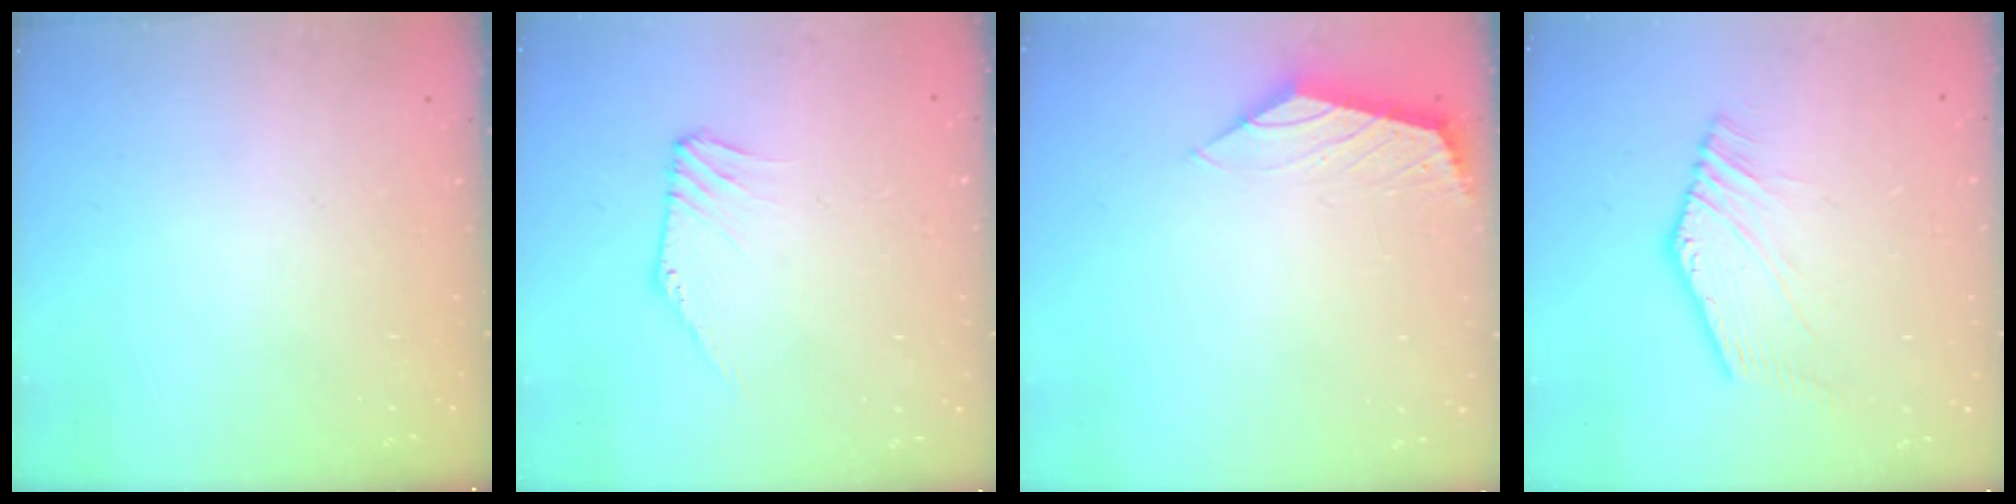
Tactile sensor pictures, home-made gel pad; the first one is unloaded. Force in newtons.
{"total": 3.1, "press": 3.1, "slide": 0.1}
{"total": 2.1, "press": 2.0, "slide": 0.6}
{"total": 0.6, "press": 0.0, "slide": 0.6}